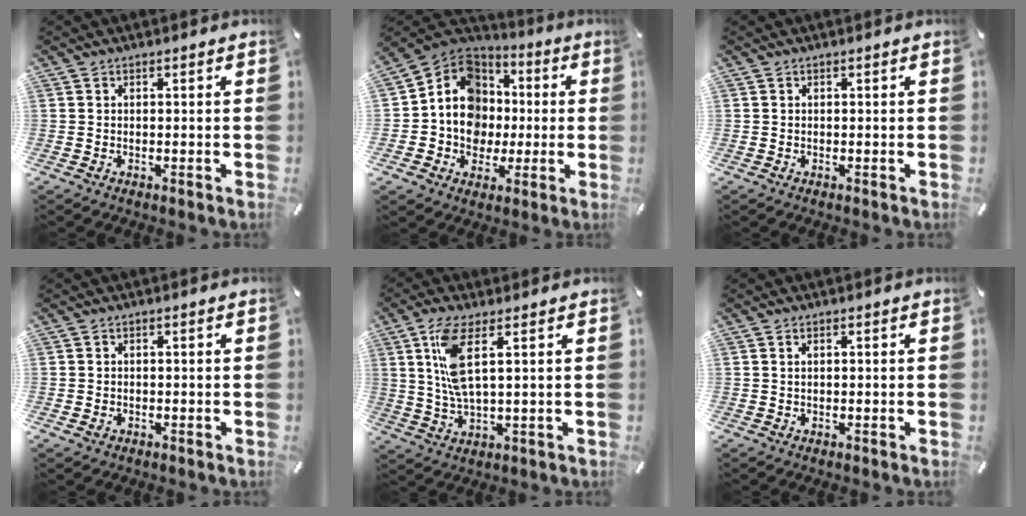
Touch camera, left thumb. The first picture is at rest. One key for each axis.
{"total": 13.1, "fx": -0.1, "fy": 12.2, "fz": 4.8, "tx": -0.102, "ty": -0.010, "tz": 0.007}
{"total": 0.0}
{"total": 1.5, "fx": -0.4, "fy": 1.3, "fz": 0.7, "tx": -0.011, "ty": 0.003, "tz": -0.009}
{"total": 10.4, "fx": 3.5, "fy": 3.4, "fz": 9.1, "tx": -0.202, "ty": -0.004, "tz": 0.058}
{"total": 0.9, "fx": 0.2, "fy": 0.5, "fz": 0.8, "tx": -0.016, "ty": 0.002, "tz": 0.003}